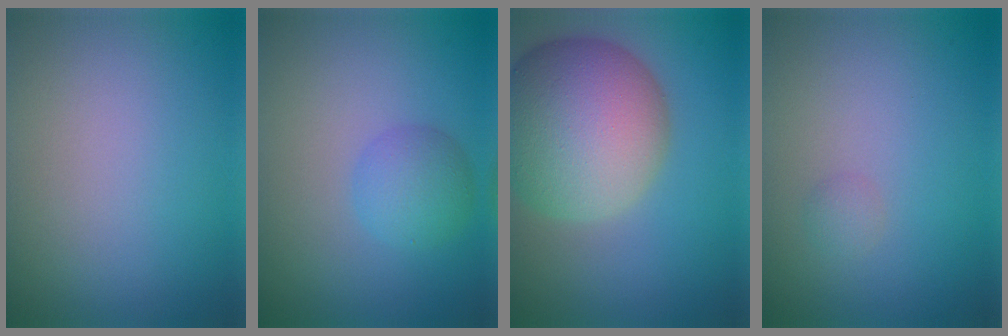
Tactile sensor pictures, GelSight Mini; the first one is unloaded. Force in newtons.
{"total": 2.8, "press": 2.8, "slide": 0.1}
{"total": 13.0, "press": 12.9, "slide": 0.7}
{"total": 0.8, "press": 0.8, "slide": 0.0}